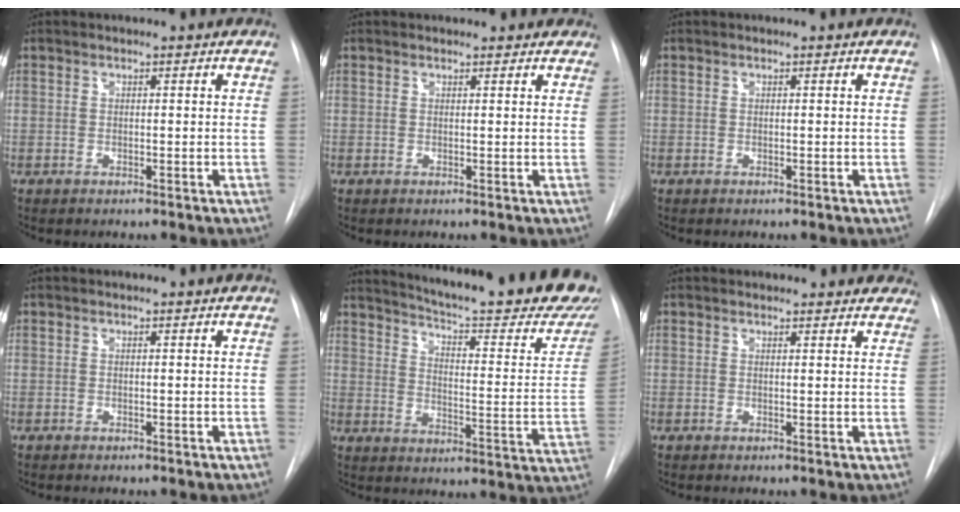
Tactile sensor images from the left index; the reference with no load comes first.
{"total": 4.9, "force": [4.4, 1.8, 1.2], "torque": [-0.003, 0.008, 0.036]}
{"total": 0.0}
{"total": 0.0}
{"total": 29.4, "force": [24.9, 3.5, 15.3], "torque": [-0.216, -0.097, 0.302]}
{"total": 9.3, "force": [8.6, 3.0, 1.8], "torque": [0.010, 0.000, 0.074]}